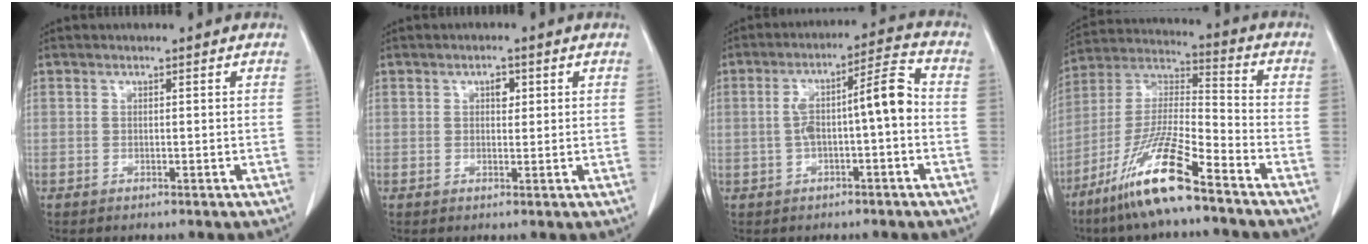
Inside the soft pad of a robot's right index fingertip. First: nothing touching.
{"total": 1.8, "force": [0.7, 1.1, 1.3], "torque": [-0.018, 0.001, 0.009]}
{"total": 8.5, "force": [-0.7, 1.2, 8.4], "torque": [-0.142, 0.035, -0.013]}
{"total": 14.6, "force": [-9.5, 0.8, 11.1], "torque": [-0.231, -0.023, -0.184]}